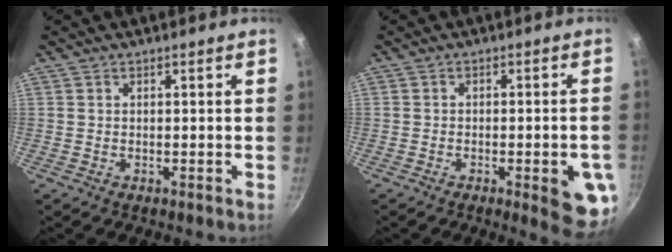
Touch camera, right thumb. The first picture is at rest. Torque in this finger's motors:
{"motor_torque": [1.29, 1.42, 0.92, -0.90, 0.23]}